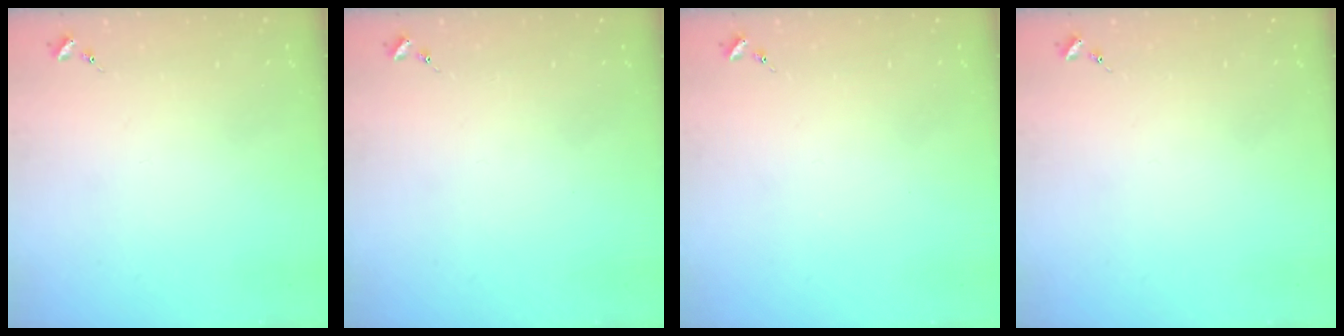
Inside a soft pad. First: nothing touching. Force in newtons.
{"total": 0.0}
{"total": 0.0}
{"total": 0.0}